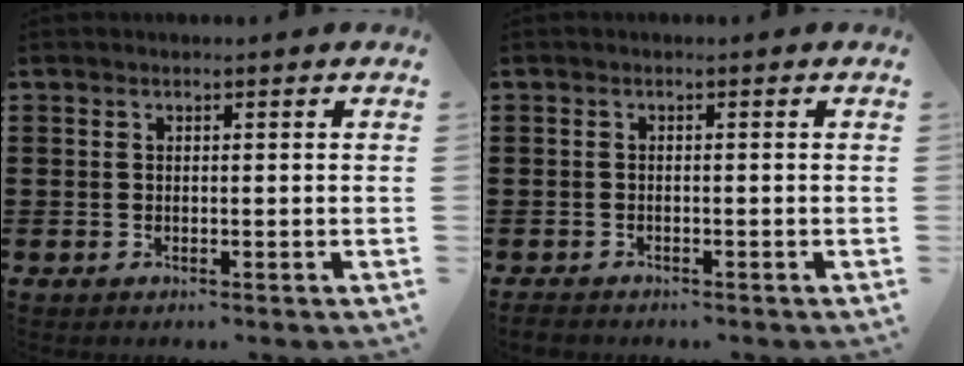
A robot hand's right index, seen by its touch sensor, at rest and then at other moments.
{"total": 1.5, "force": [-1.5, 0.3, 0.2], "torque": [-0.009, -0.002, -0.030]}